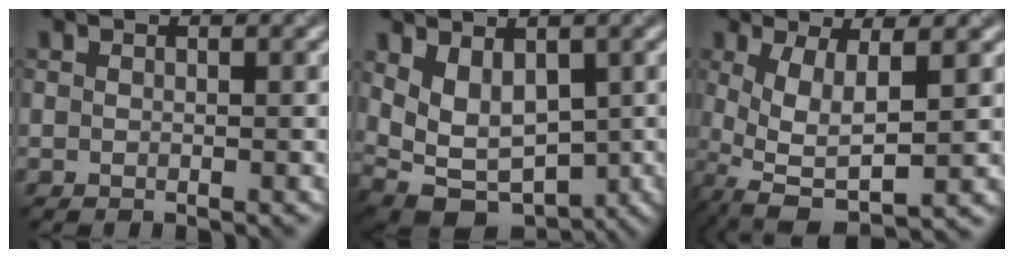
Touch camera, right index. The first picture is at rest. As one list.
[{"total": 4.3, "force": [0.4, 2.9, 3.1], "torque": [-0.072, -0.012, 0.019]}, {"total": 5.3, "force": [-0.3, 1.9, 5.0], "torque": [-0.116, -0.003, -0.001]}]